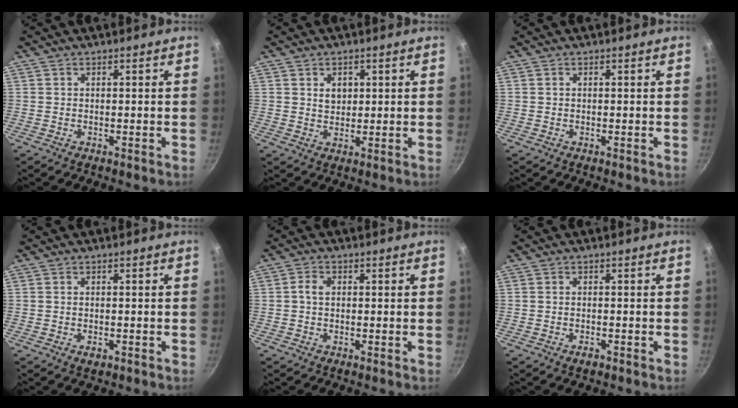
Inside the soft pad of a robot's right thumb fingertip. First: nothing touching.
{"total": 3.3, "force": [1.0, 2.5, 1.8], "torque": [-0.015, -0.005, 0.019]}
{"total": 0.0}
{"total": 1.5, "force": [-0.6, 0.9, 1.1], "torque": [-0.020, 0.000, -0.011]}
{"total": 2.2, "force": [0.1, 1.6, 1.6], "torque": [-0.028, 0.007, -0.001]}
{"total": 1.4, "force": [-0.8, 0.6, 0.9], "torque": [-0.019, 0.005, -0.015]}